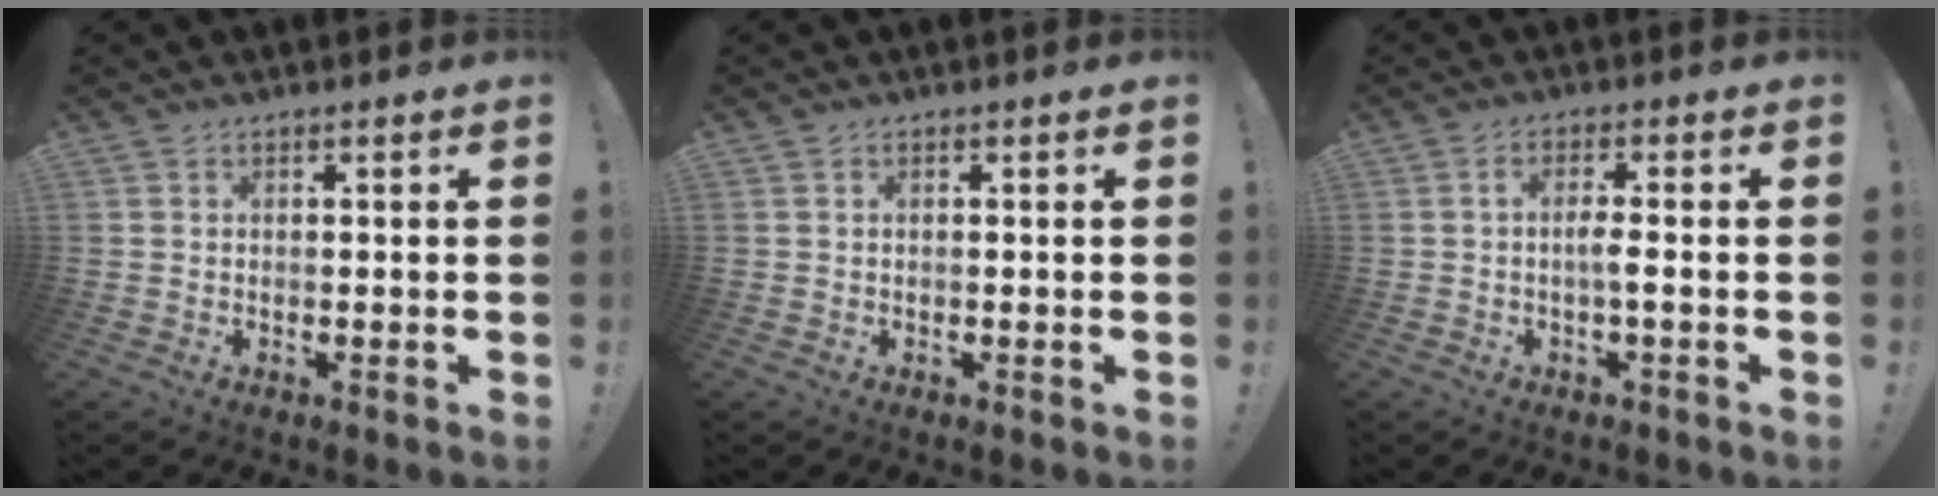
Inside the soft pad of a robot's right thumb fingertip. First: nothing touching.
{"total": 0.0}
{"total": 4.0, "force": [-0.4, 0.3, 4.0], "torque": [-0.076, -0.003, -0.012]}